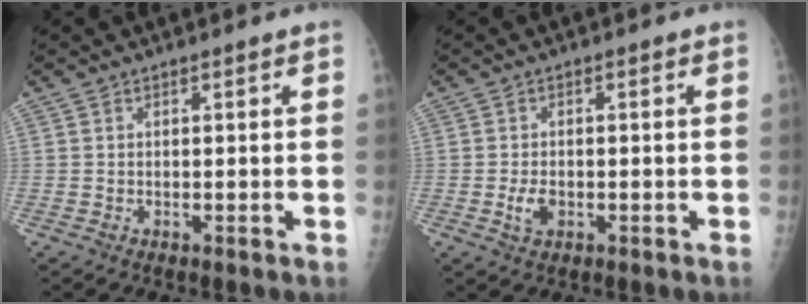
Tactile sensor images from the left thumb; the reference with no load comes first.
{"total": 3.1, "force": [-0.9, 1.9, 2.3], "torque": [-0.041, 0.001, -0.015]}